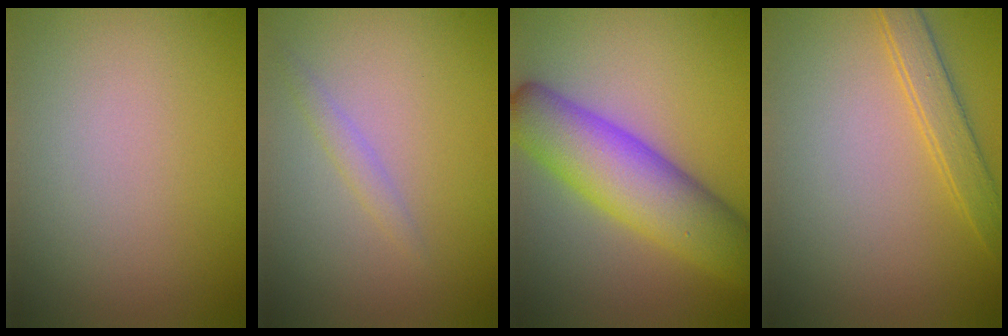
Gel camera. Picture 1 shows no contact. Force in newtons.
{"total": 1.1, "press": 1.1, "slide": 0.2}
{"total": 8.3, "press": 8.3, "slide": 0.2}
{"total": 2.2, "press": 2.2, "slide": 0.1}